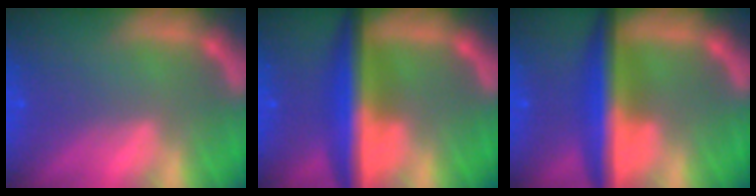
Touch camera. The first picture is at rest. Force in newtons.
{"total": 8.0}
{"total": 7.5}